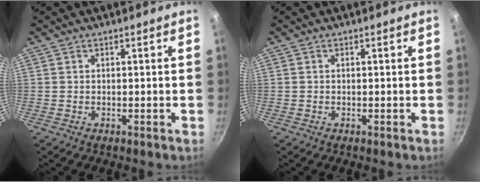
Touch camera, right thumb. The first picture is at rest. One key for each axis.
{"total": 0.0}